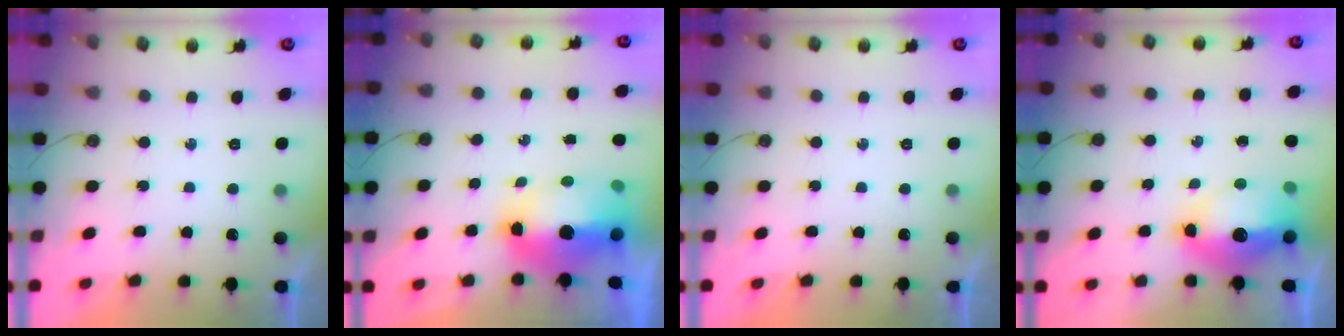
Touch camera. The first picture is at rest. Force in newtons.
{"total": 14.7, "press": 14.6, "slide": 1.9}
{"total": 0.0}
{"total": 15.4, "press": 15.3, "slide": 1.7}